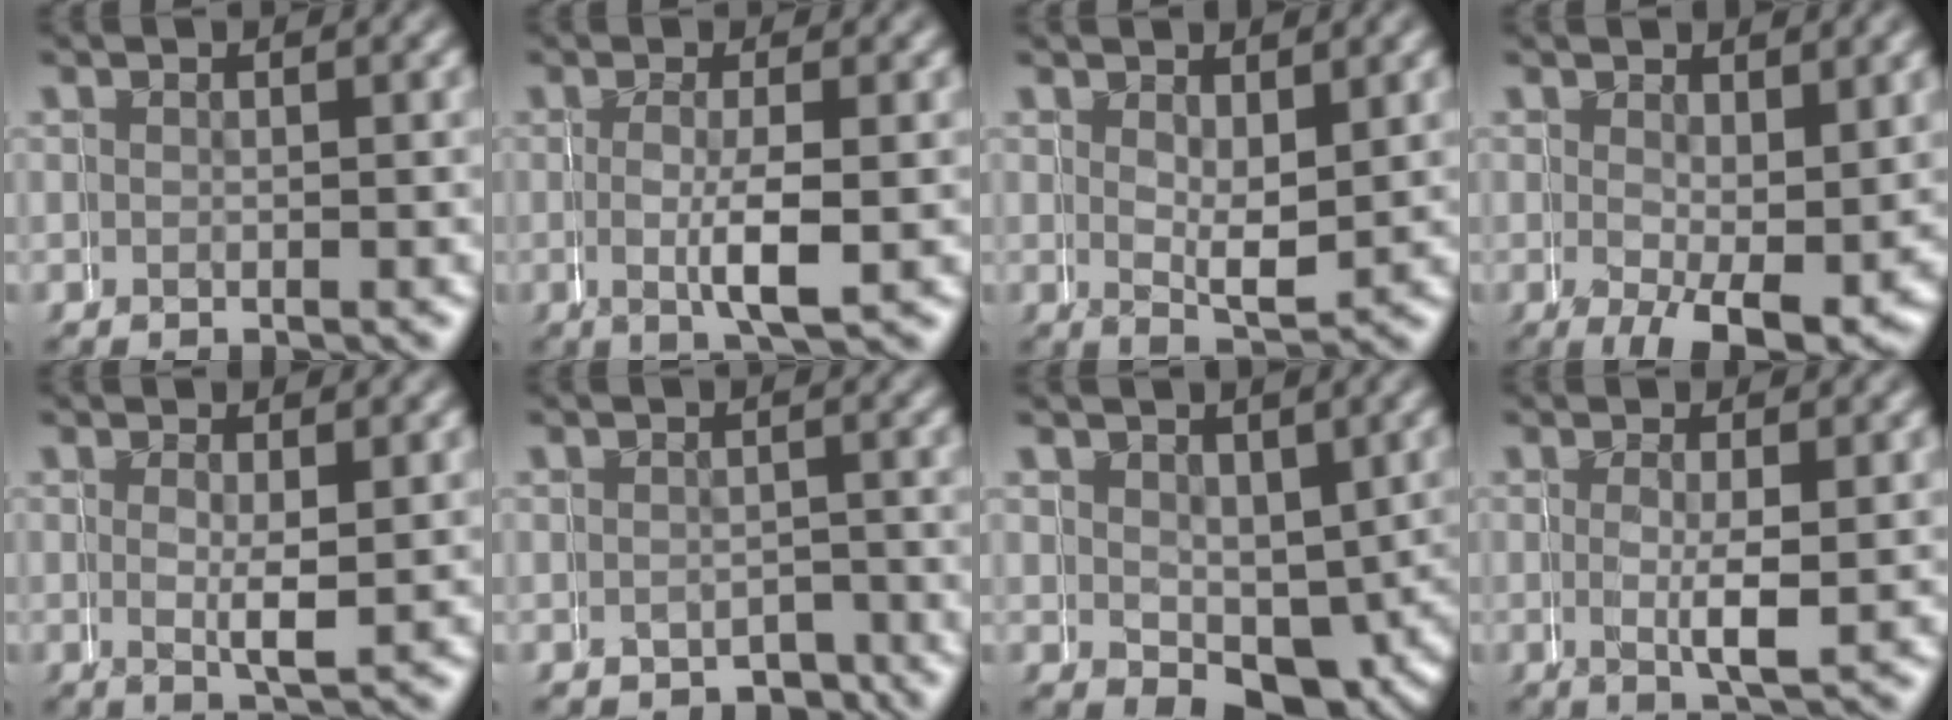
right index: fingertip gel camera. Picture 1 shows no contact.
{"total": 2.1, "force": [0.4, 0.1, 2.1], "torque": [-0.044, -0.003, 0.006]}
{"total": 2.8, "force": [1.6, 0.9, 2.0], "torque": [-0.031, -0.003, 0.029]}
{"total": 5.1, "force": [-0.9, 1.9, 4.6], "torque": [-0.066, -0.022, -0.004]}
{"total": 1.6, "force": [1.1, -0.1, 1.1], "torque": [-0.012, -0.002, 0.021]}
{"total": 2.1, "force": [-1.5, 1.4, -0.6], "torque": [0.012, 0.001, -0.029]}
{"total": 4.0, "force": [0.5, 2.8, 2.8], "torque": [-0.031, -0.022, 0.021]}
{"total": 1.8, "force": [0.9, -0.1, 1.5], "torque": [-0.021, -0.002, 0.016]}